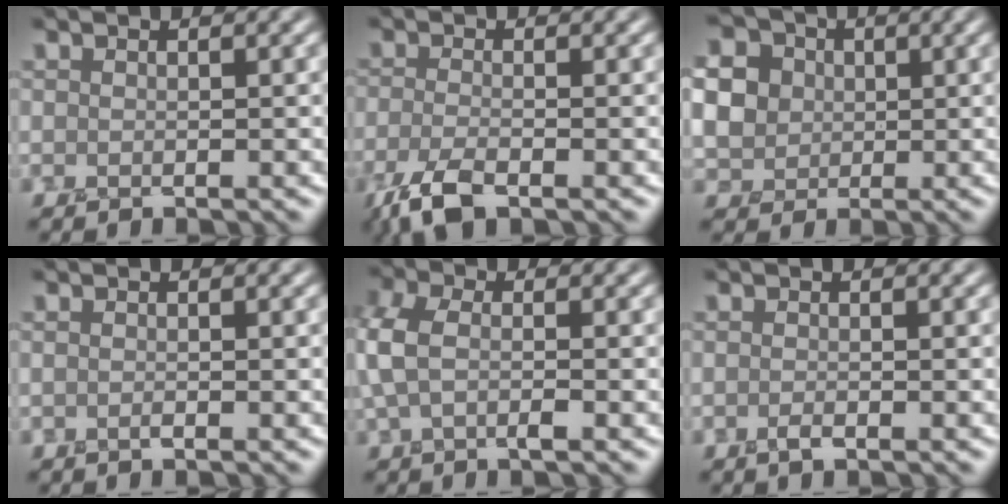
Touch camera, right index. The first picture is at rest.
{"total": 3.4, "force": [-2.4, 1.0, 2.2], "torque": [-0.052, -0.003, -0.055]}
{"total": 6.5, "force": [1.5, 5.9, 2.3], "torque": [-0.066, 0.038, 0.027]}
{"total": 0.0}
{"total": 3.4, "force": [0.1, 1.8, 2.9], "torque": [-0.079, 0.014, -0.006]}
{"total": 0.6, "force": [-0.3, 0.2, 0.4], "torque": [-0.007, 0.001, -0.009]}